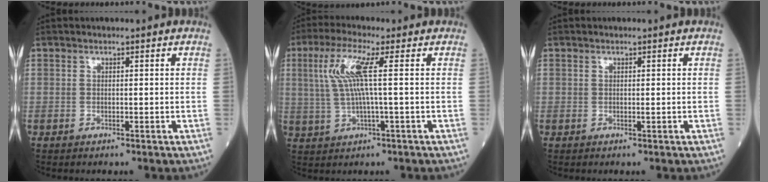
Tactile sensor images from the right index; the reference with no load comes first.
{"total": 7.3, "force": [1.5, 0.0, 7.1], "torque": [-0.159, 0.016, 0.034]}
{"total": 0.0}